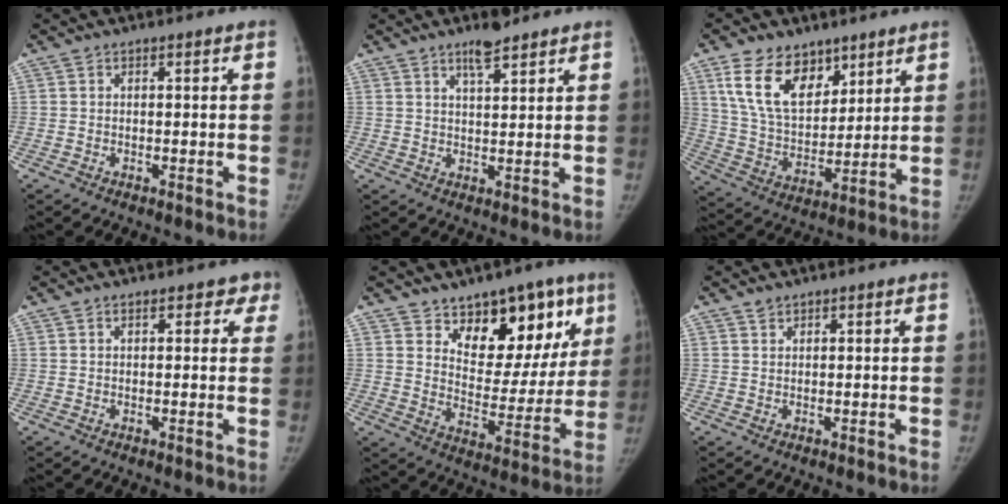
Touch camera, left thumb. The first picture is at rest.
{"total": 4.7, "force": [3.6, 1.1, 2.8], "torque": [-0.040, -0.024, 0.061]}
{"total": 14.9, "force": [8.6, 8.9, 8.4], "torque": [-0.116, -0.044, 0.171]}
{"total": 3.0, "force": [2.0, 1.9, 1.4], "torque": [0.023, -0.003, 0.015]}
{"total": 16.6, "force": [9.6, 9.2, 9.9], "torque": [-0.060, -0.054, 0.147]}
{"total": 1.0, "force": [0.8, 0.5, 0.2], "torque": [0.004, -0.003, 0.014]}